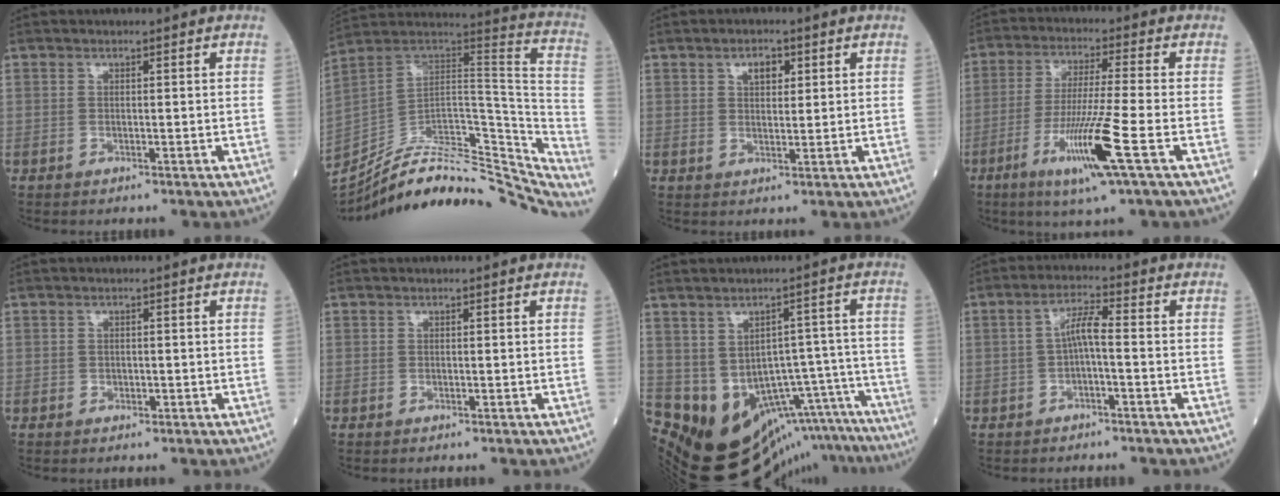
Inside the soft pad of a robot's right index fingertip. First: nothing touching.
{"total": 32.8, "force": [-29.2, 8.3, 12.5], "torque": [-0.151, 0.016, -0.399]}
{"total": 3.1, "force": [1.5, 1.6, 2.2], "torque": [-0.036, 0.004, 0.024]}
{"total": 11.3, "force": [-4.5, -1.0, 10.3], "torque": [-0.201, -0.023, -0.086]}
{"total": 0.9, "force": [-0.2, 0.7, 0.5], "torque": [-0.008, 0.001, -0.003]}
{"total": 0.0}
{"total": 21.7, "force": [-17.9, 7.5, 9.8], "torque": [-0.092, 0.027, -0.197]}
{"total": 3.9, "force": [-0.6, 0.5, 3.8], "torque": [-0.068, 0.014, -0.010]}